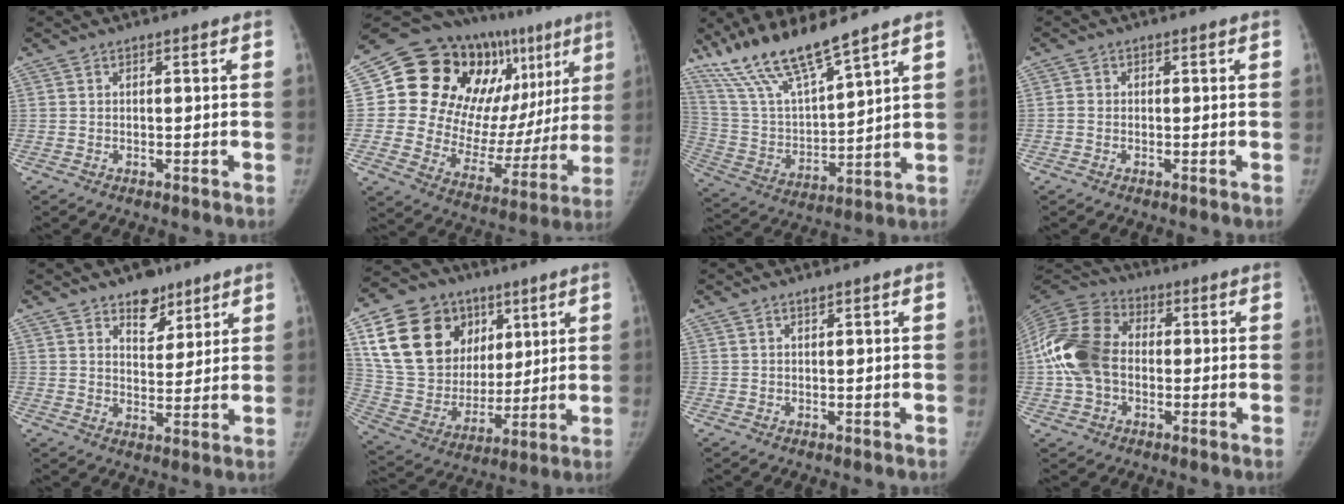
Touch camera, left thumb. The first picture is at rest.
{"total": 29.6, "force": [12.5, 16.5, 21.0], "torque": [-0.250, 0.006, 0.204]}
{"total": 15.6, "force": [12.3, 2.8, 9.1], "torque": [-0.163, -0.062, 0.247]}
{"total": 1.3, "force": [-0.3, 1.1, 0.5], "torque": [-0.003, 0.004, -0.007]}
{"total": 7.6, "force": [5.2, 4.4, 3.2], "torque": [-0.012, -0.032, 0.082]}
{"total": 24.3, "force": [9.7, 18.2, 12.7], "torque": [-0.206, -0.003, 0.185]}
{"total": 0.7, "force": [0.6, 0.1, 0.4], "torque": [-0.007, -0.004, 0.011]}
{"total": 18.4, "force": [-0.3, 13.6, 12.5], "torque": [-0.270, 0.032, -0.010]}